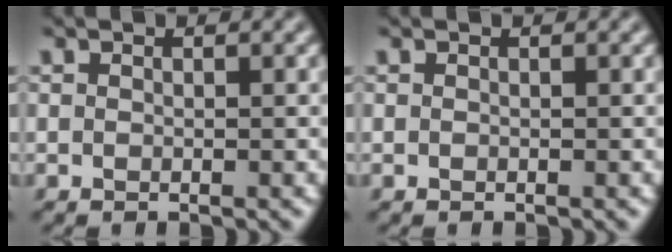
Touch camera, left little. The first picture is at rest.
{"total": 0.0}